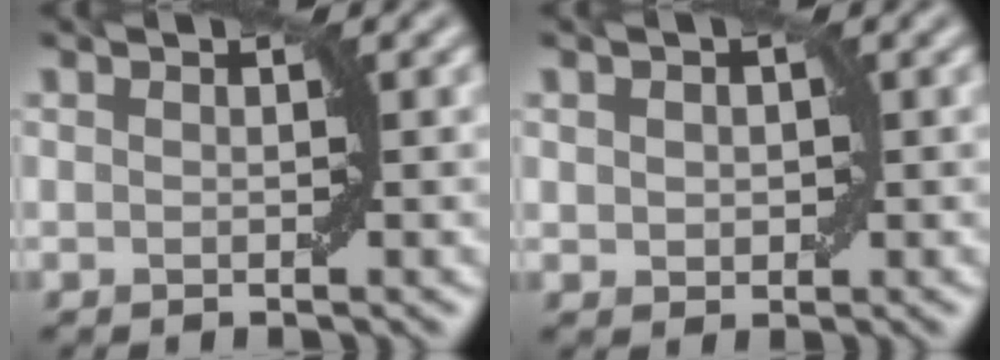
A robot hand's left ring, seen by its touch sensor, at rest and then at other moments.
{"total": 1.5, "force": [0.3, 1.2, 0.8], "torque": [-0.012, 0.001, 0.006]}